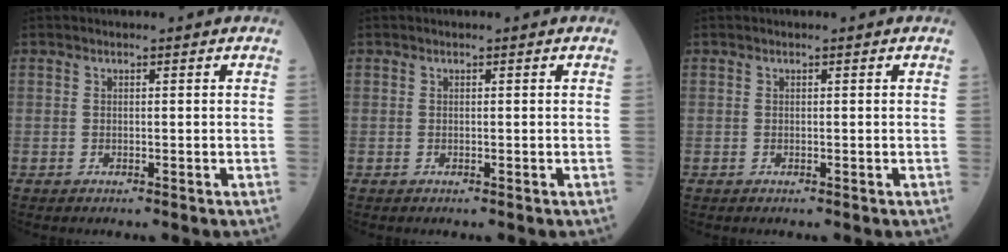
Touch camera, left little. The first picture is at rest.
{"total": 0.0}
{"total": 0.0}